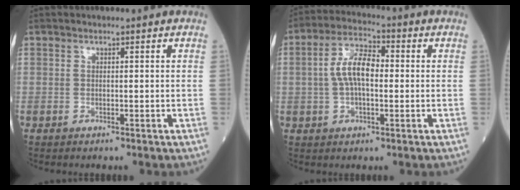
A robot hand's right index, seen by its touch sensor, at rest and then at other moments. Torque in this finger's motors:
{"motor_torque": [0.95, -0.05, 0.43, 0.16]}